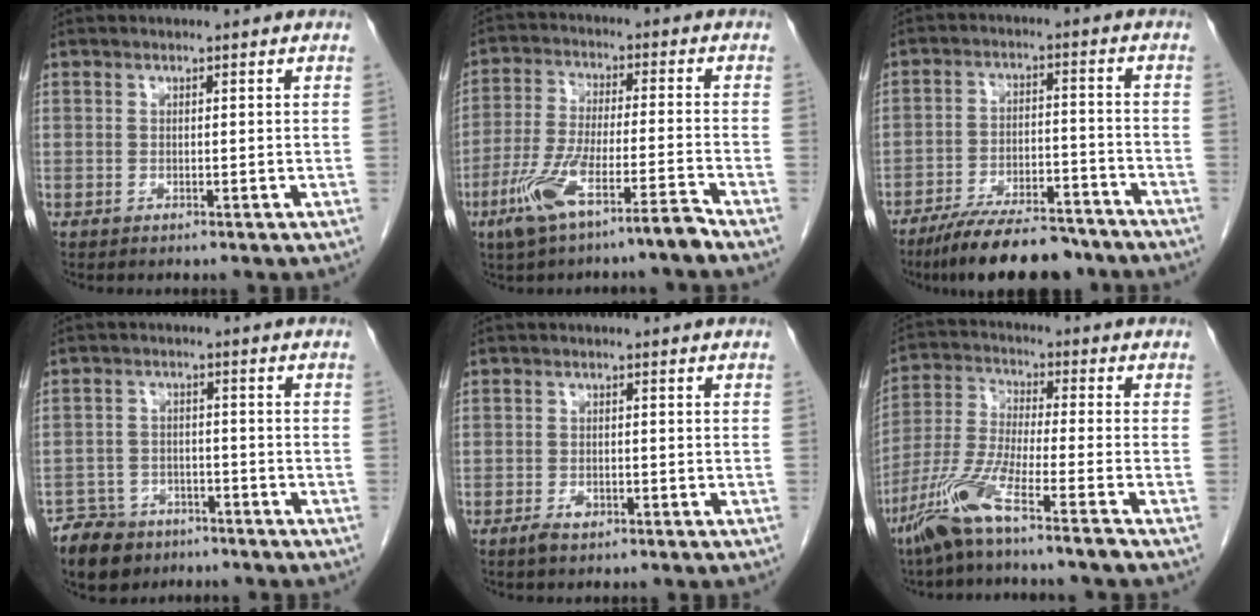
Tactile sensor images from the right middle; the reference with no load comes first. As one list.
[{"total": 9.7, "force": [-6.4, 0.4, 7.3], "torque": [-0.149, -0.009, -0.120]}, {"total": 14.6, "force": [-12.2, 3.8, 7.0], "torque": [-0.109, 0.004, -0.191]}, {"total": 7.0, "force": [-5.3, 4.4, 1.5], "torque": [-0.034, 0.005, -0.089]}, {"total": 1.9, "force": [-1.1, 0.9, 1.2], "torque": [-0.023, 0.001, -0.016]}, {"total": 10.1, "force": [-6.9, -0.6, 7.3], "torque": [-0.160, -0.026, -0.140]}]